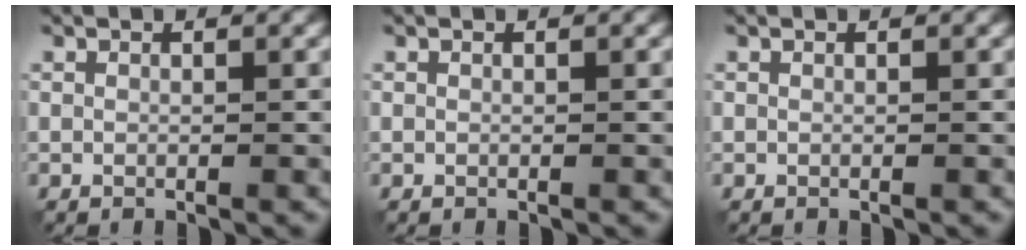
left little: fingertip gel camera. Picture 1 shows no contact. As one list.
[{"total": 0.0}, {"total": 0.0}]